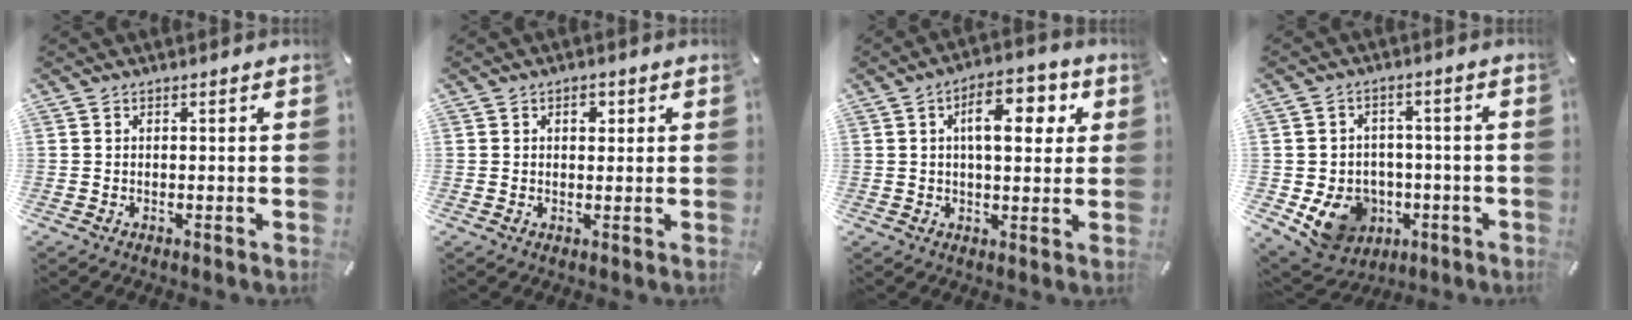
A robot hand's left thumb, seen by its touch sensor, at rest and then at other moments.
{"total": 2.4, "force": [0.8, 1.7, 1.5], "torque": [-0.009, -0.001, 0.006]}
{"total": 10.9, "force": [3.4, 5.4, 8.9], "torque": [-0.130, -0.004, 0.051]}
{"total": 10.7, "force": [-3.4, 9.3, 3.9], "torque": [-0.077, 0.017, -0.054]}